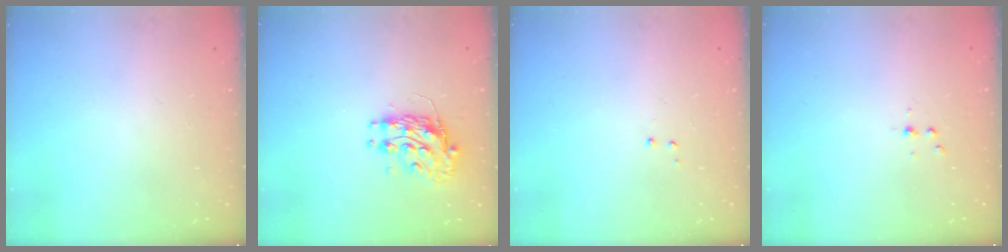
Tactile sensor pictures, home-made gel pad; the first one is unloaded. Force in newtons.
{"total": 9.6, "press": 9.6, "slide": 0.7}
{"total": 2.9, "press": 2.8, "slide": 0.6}
{"total": 3.2, "press": 3.1, "slide": 0.4}